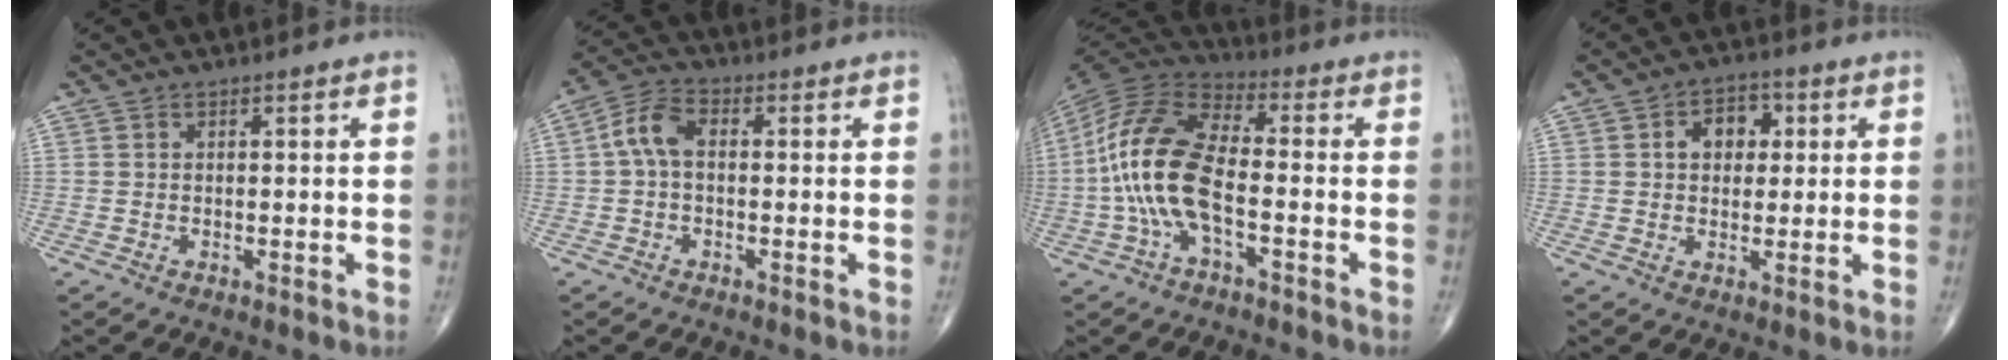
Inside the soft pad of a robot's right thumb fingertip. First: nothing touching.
{"total": 5.8, "force": [0.1, 3.3, 4.7], "torque": [-0.095, 0.019, -0.008]}
{"total": 15.4, "force": [-2.9, 6.9, 13.4], "torque": [-0.285, 0.036, -0.062]}
{"total": 6.2, "force": [1.4, 4.6, 4.0], "torque": [-0.029, 0.009, 0.015]}